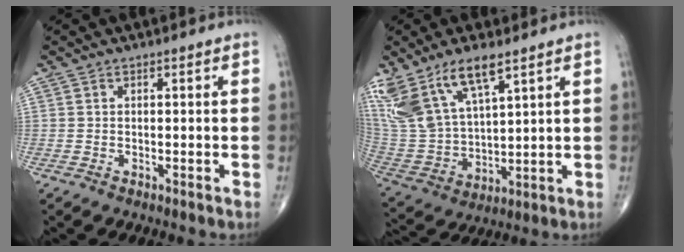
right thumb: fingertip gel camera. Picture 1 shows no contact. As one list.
[{"total": 16.6, "force": [10.2, 6.6, 11.3], "torque": [-0.229, -0.035, 0.217]}]